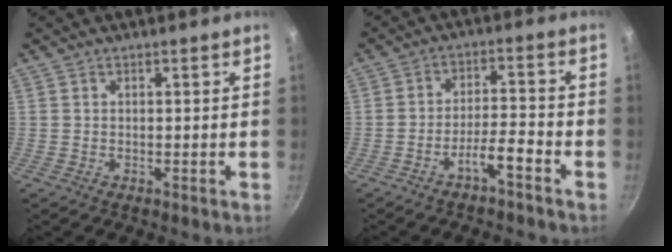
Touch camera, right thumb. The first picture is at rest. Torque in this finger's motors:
{"motor_torque": [0.07, -0.19, 0.86, -0.43, -0.02]}